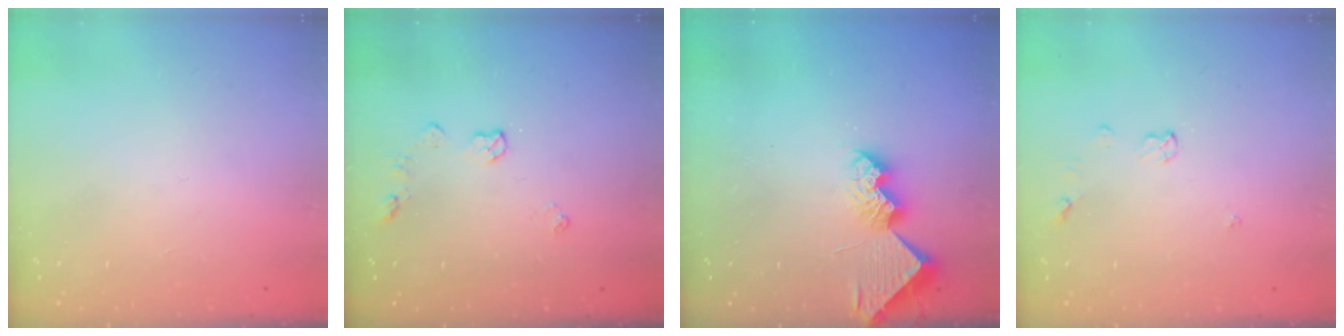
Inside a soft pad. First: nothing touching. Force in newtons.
{"total": 6.1, "press": 6.1, "slide": 0.8}
{"total": 8.8, "press": 8.8, "slide": 0.8}
{"total": 3.7, "press": 3.7, "slide": 0.5}